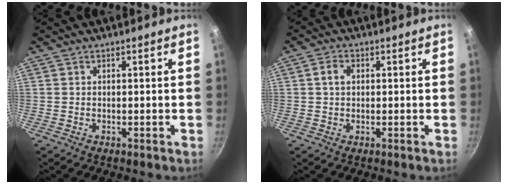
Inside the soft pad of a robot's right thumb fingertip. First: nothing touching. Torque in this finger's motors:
{"motor_torque": [-0.31, 0.34, 0.65, -0.31, 0.03]}